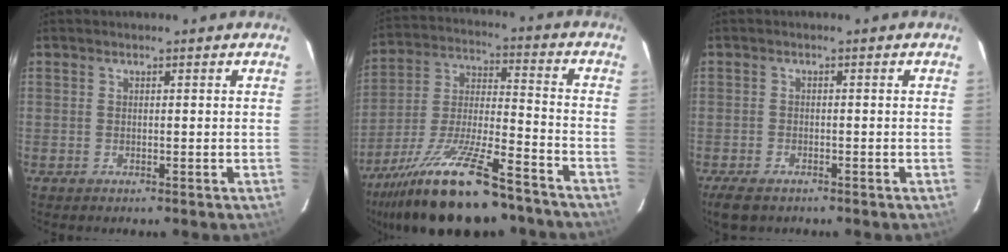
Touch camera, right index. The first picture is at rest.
{"total": 22.4, "force": [-16.5, 5.6, 14.1], "torque": [-0.269, -0.027, -0.268]}
{"total": 4.7, "force": [-3.4, 2.2, 2.2], "torque": [-0.061, -0.014, -0.061]}